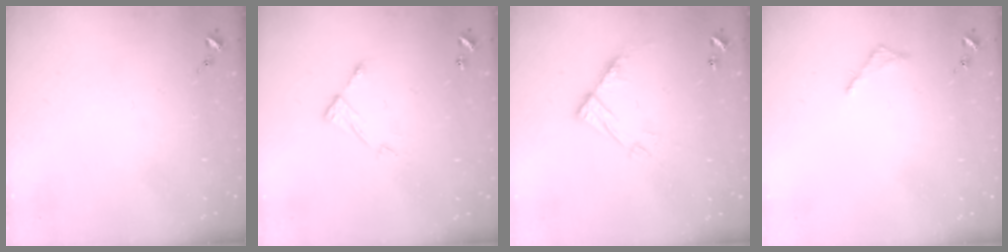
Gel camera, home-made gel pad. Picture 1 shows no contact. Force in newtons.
{"total": 6.3, "press": 6.3, "slide": 0.4}
{"total": 11.1, "press": 11.0, "slide": 0.5}
{"total": 2.8, "press": 2.7, "slide": 0.3}